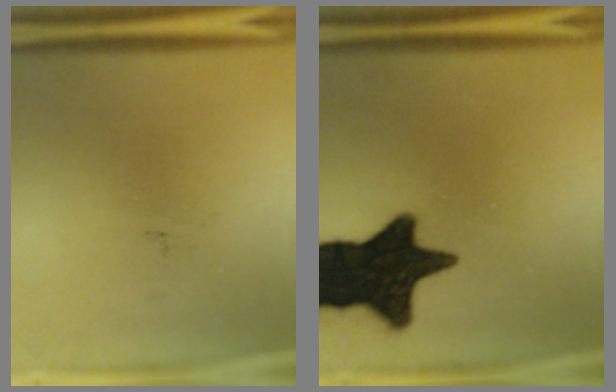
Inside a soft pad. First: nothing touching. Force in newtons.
{"total": 17.7}